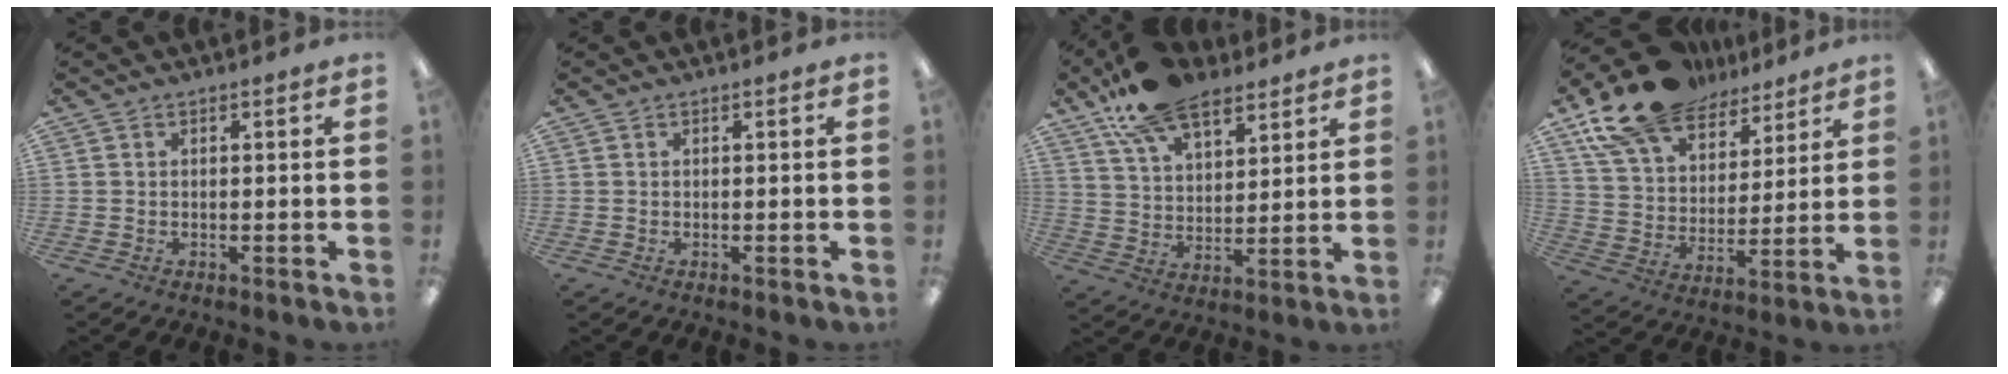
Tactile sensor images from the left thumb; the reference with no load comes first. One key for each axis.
{"total": 0.0}
{"total": 16.6, "fx": 11.3, "fy": 8.2, "fz": 9.0, "tx": -0.167, "ty": -0.045, "tz": 0.206}
{"total": 18.8, "fx": 14.0, "fy": 9.5, "fz": 8.2, "tx": -0.166, "ty": -0.069, "tz": 0.257}